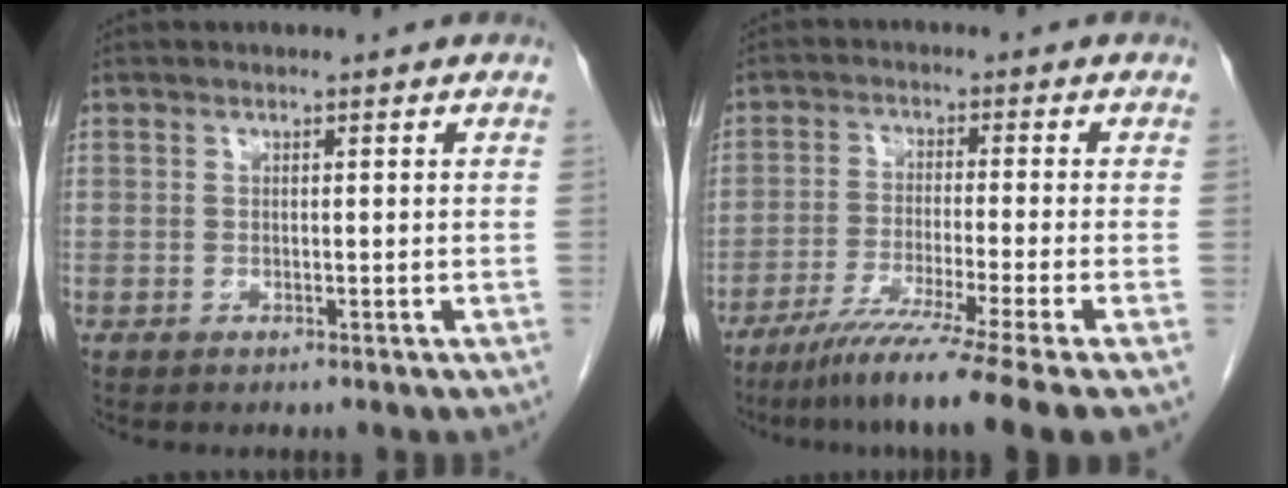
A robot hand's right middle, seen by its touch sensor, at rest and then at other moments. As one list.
[{"total": 12.7, "force": [-9.0, -2.4, 8.5], "torque": [-0.137, -0.047, -0.142]}]